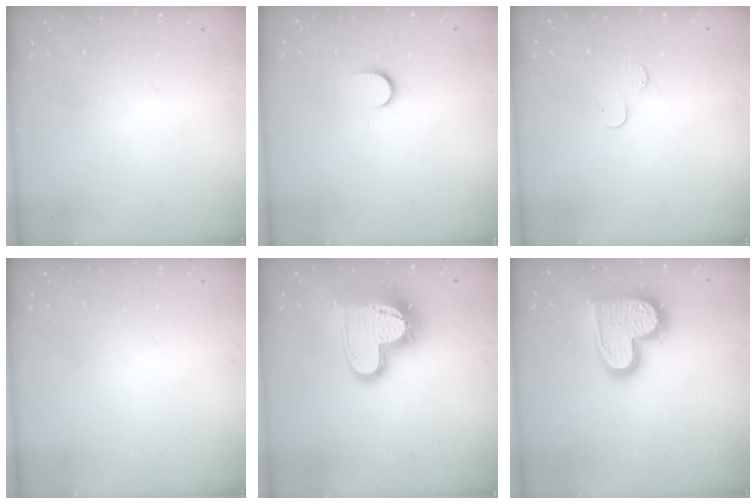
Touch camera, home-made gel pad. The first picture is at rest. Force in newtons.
{"total": 6.9, "press": 6.9, "slide": 0.8}
{"total": 3.7, "press": 3.7, "slide": 0.3}
{"total": 0.0}
{"total": 17.8, "press": 17.7, "slide": 1.6}
{"total": 17.9, "press": 17.8, "slide": 1.3}